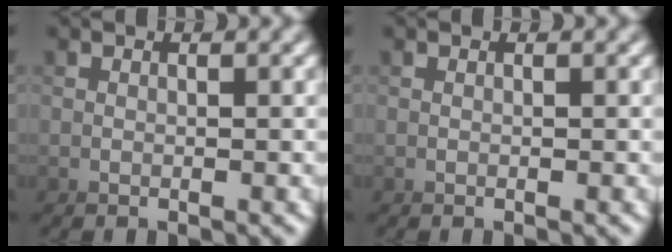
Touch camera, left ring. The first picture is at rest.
{"total": 0.0}